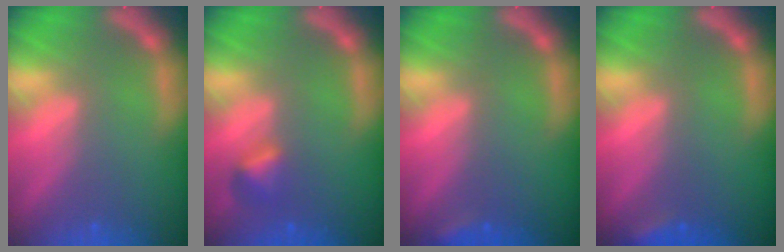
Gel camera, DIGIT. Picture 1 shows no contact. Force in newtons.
{"total": 1.9}
{"total": 1.4}
{"total": 1.9}